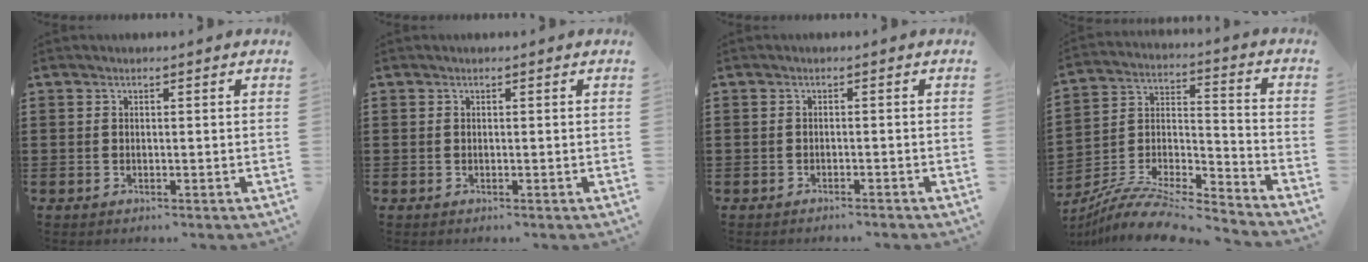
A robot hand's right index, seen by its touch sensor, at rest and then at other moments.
{"total": 0.0}
{"total": 0.9, "force": [-0.9, -0.1, 0.1], "torque": [-0.005, 0.000, -0.018]}
{"total": 10.4, "force": [-9.4, 1.9, 4.0], "torque": [-0.077, 0.019, -0.188]}